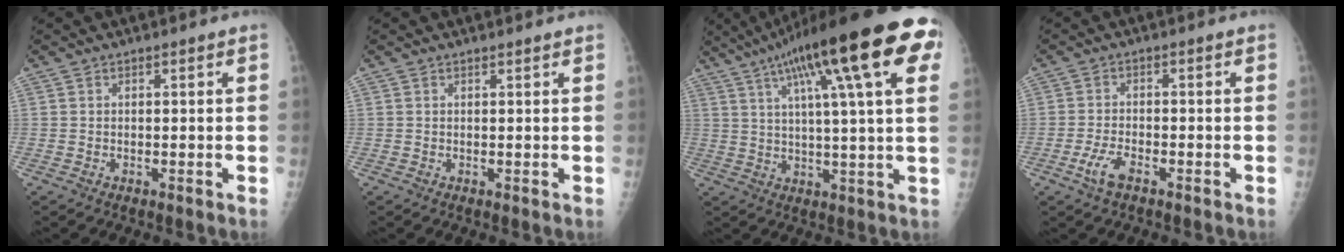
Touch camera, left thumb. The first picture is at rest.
{"total": 0.6, "force": [0.6, 0.2, 0.1], "torque": [-0.004, -0.002, 0.008]}
{"total": 25.3, "force": [11.4, 5.0, 22.1], "torque": [-0.334, 0.012, 0.163]}
{"total": 4.1, "force": [-2.3, 1.6, 2.9], "torque": [-0.064, 0.010, -0.043]}